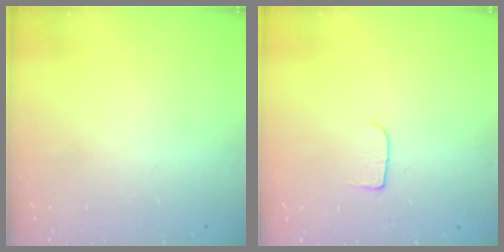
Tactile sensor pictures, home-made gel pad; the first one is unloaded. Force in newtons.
{"total": 5.3, "press": 5.2, "slide": 0.6}